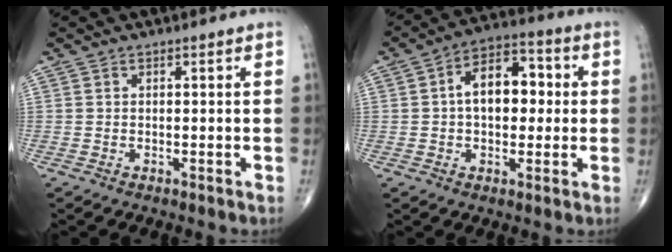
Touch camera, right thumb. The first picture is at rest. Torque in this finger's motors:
{"motor_torque": [0.54, 2.26, 0.87, -0.06, 0.08]}